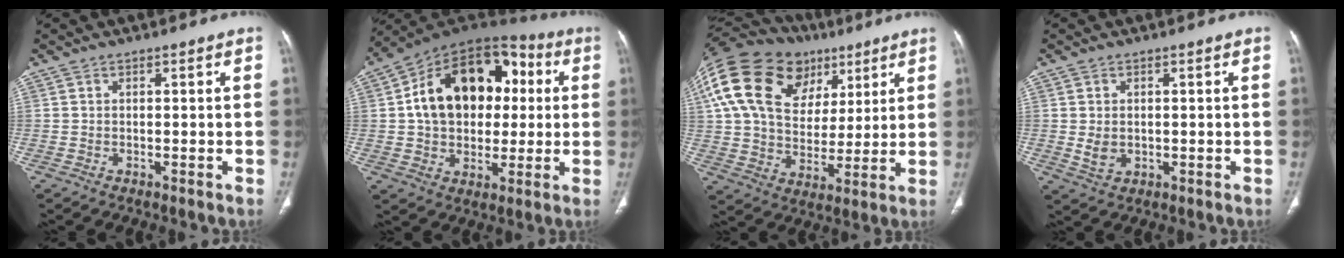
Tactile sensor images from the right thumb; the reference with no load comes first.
{"total": 22.5, "force": [2.9, 15.8, 15.8], "torque": [-0.223, 0.030, 0.046]}
{"total": 27.3, "force": [11.1, 18.6, 16.6], "torque": [-0.305, 0.038, 0.197]}
{"total": 3.3, "force": [0.1, 2.4, 2.3], "torque": [-0.041, -0.004, 0.009]}